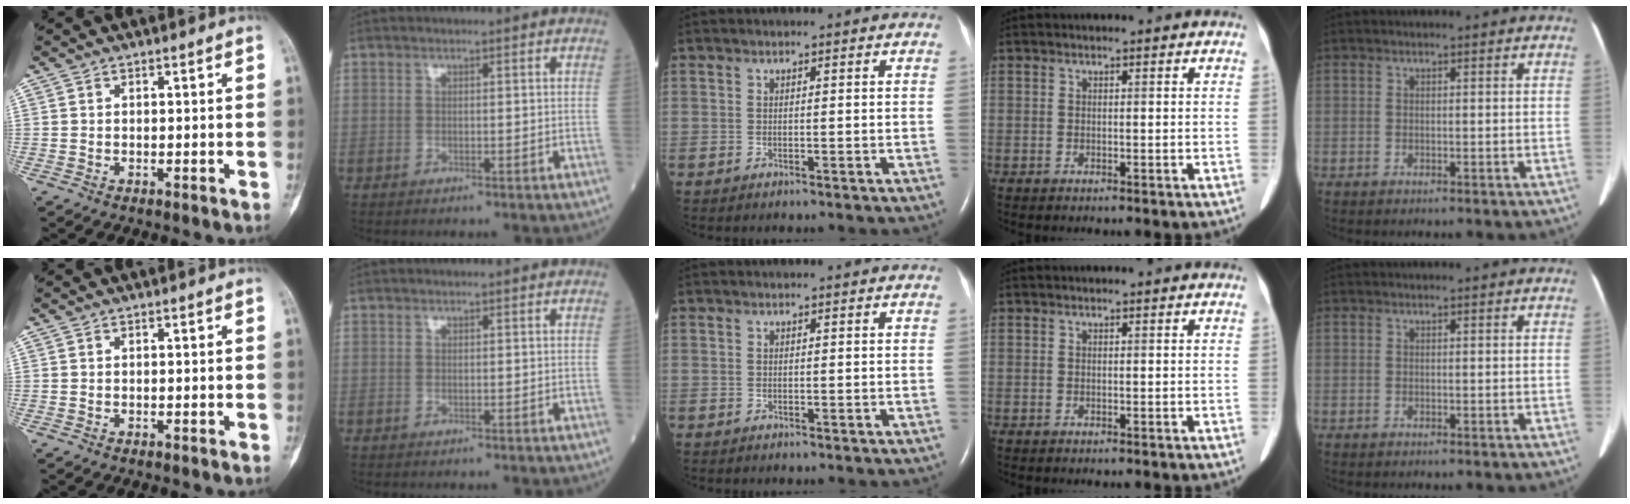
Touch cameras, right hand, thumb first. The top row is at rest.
{}